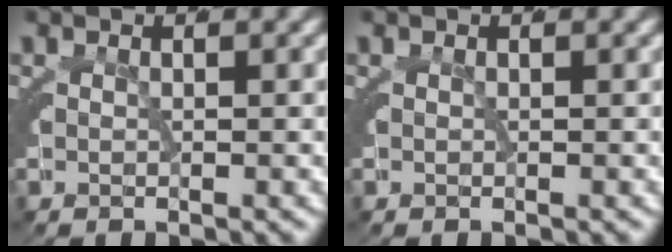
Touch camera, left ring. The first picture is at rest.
{"total": 0.0}